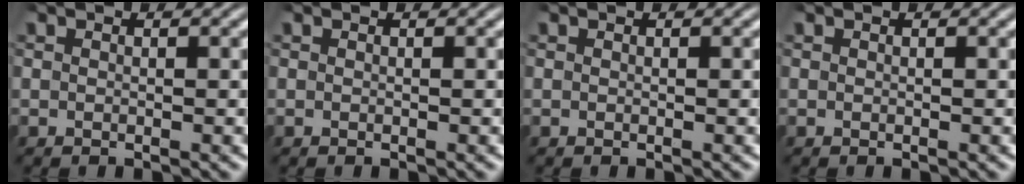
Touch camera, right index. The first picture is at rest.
{"total": 0.0}
{"total": 0.0}
{"total": 0.0}